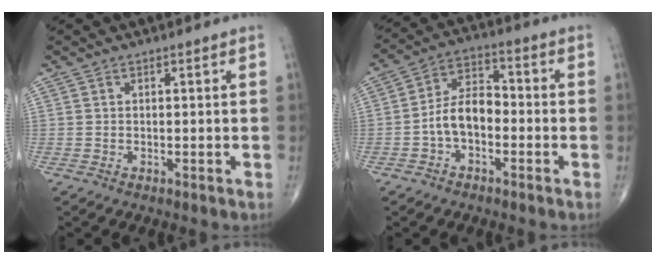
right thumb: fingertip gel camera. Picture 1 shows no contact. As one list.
[{"total": 8.2, "force": [-2.1, 4.9, 6.2], "torque": [-0.101, 0.038, -0.051]}]